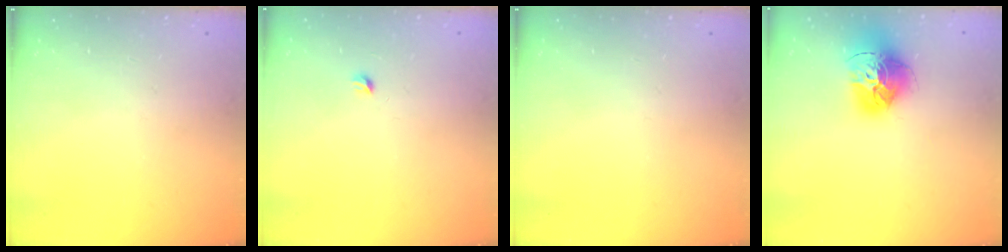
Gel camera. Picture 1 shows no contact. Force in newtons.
{"total": 2.9, "press": 2.9, "slide": 0.4}
{"total": 0.0}
{"total": 17.4, "press": 17.3, "slide": 1.7}